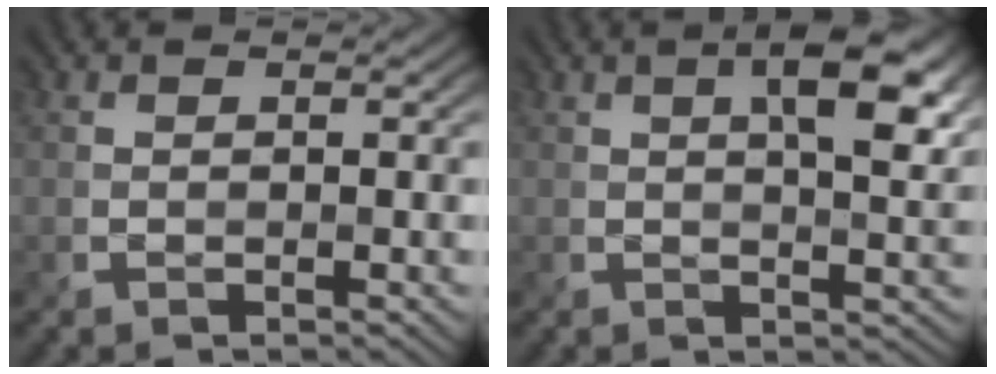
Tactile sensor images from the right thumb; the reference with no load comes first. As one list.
[{"total": 7.5, "force": [2.4, 2.8, 6.6], "torque": [-0.102, 0.004, 0.037]}]